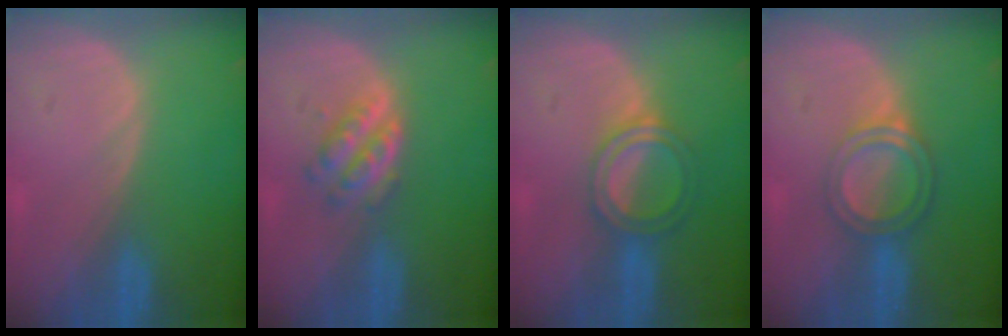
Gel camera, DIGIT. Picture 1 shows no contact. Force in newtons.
{"total": 4.4, "press": 4.1, "slide": 1.5}
{"total": 4.8, "press": 4.8, "slide": 0.6}
{"total": 5.2, "press": 4.7, "slide": 2.2}